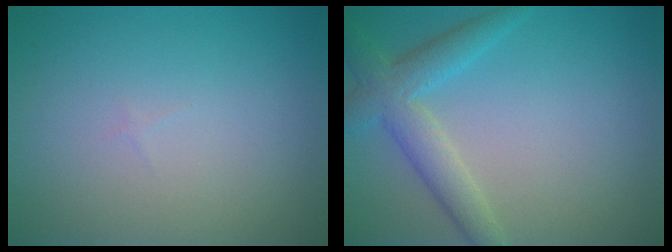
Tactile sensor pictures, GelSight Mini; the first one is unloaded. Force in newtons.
{"total": 3.9, "press": 3.9, "slide": 0.4}